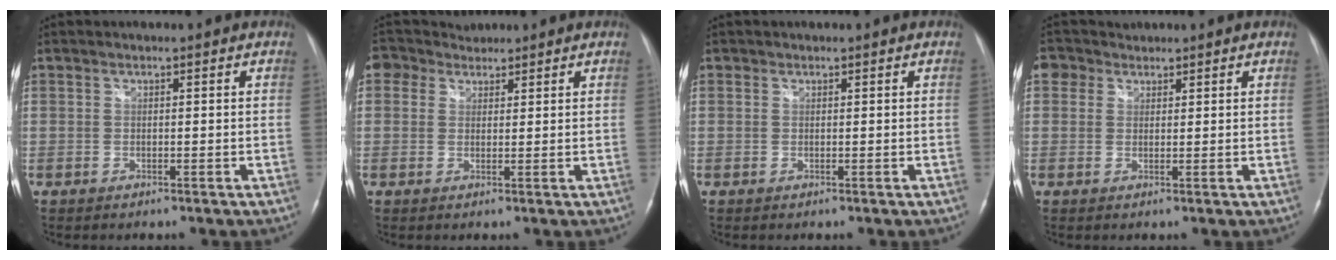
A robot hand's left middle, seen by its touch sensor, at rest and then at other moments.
{"total": 3.4, "force": [2.8, 2.0, -0.1], "torque": [-0.003, 0.028, 0.049]}
{"total": 0.0}
{"total": 2.7, "force": [1.8, 2.1, 0.0], "torque": [-0.002, 0.021, 0.028]}